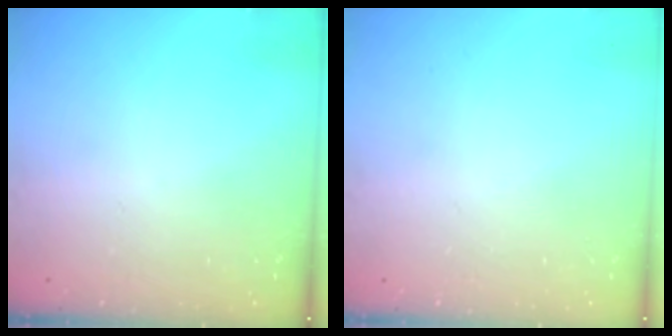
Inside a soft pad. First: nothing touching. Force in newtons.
{"total": 0.0}